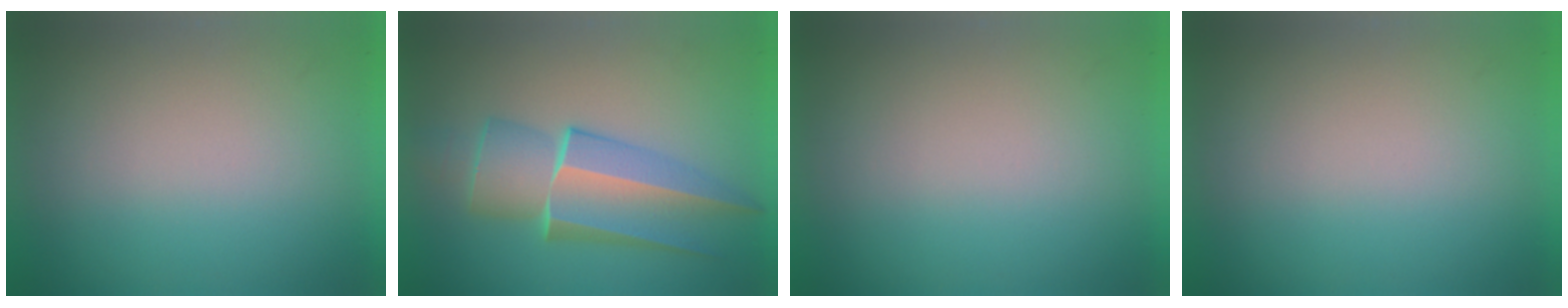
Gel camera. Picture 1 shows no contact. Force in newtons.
{"total": 5.6}
{"total": 0.0}
{"total": 0.0}